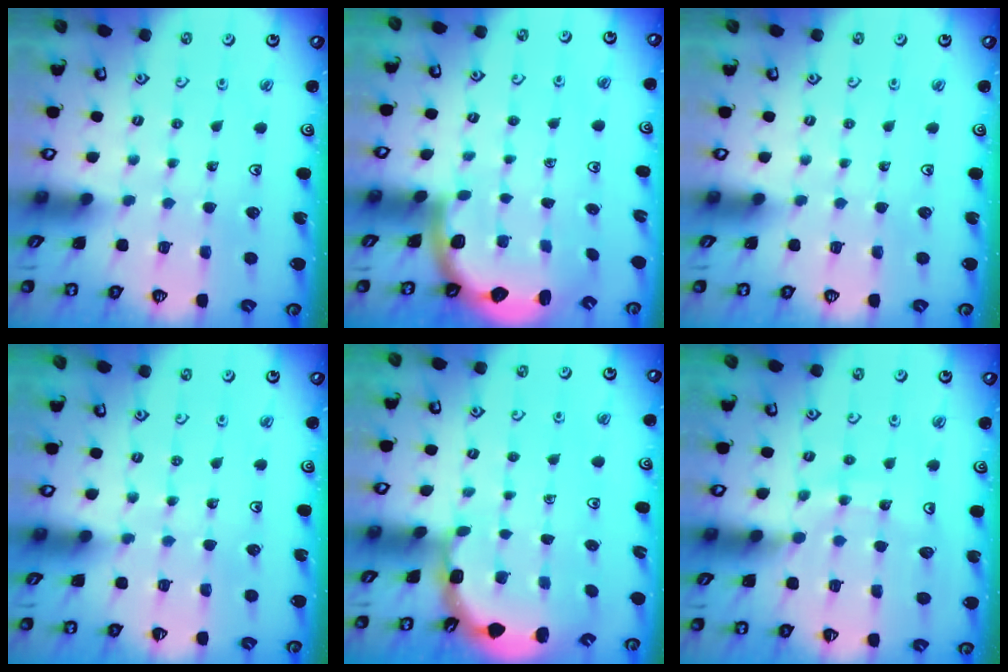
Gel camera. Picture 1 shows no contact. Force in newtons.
{"total": 2.6, "press": 2.3, "slide": 1.2}
{"total": 0.0}
{"total": 2.9, "press": 2.8, "slide": 0.5}
{"total": 2.1, "press": 1.9, "slide": 0.9}
{"total": 11.7, "press": 11.6, "slide": 1.4}